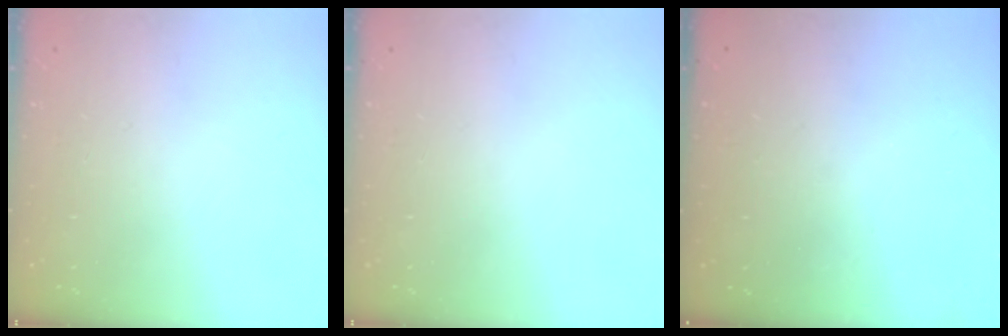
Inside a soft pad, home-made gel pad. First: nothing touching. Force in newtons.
{"total": 0.0}
{"total": 3.2, "press": 3.2, "slide": 0.3}